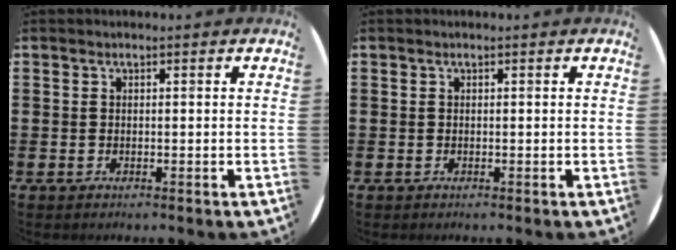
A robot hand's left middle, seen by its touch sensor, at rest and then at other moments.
{"total": 0.0}